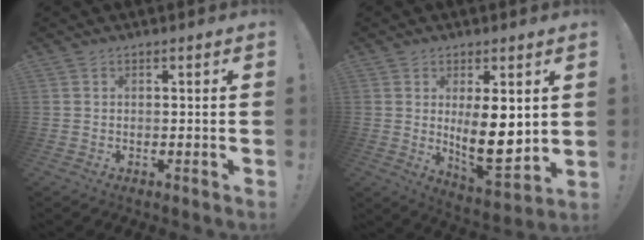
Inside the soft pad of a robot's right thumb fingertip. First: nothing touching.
{"total": 13.0, "force": [1.5, 5.1, 11.9], "torque": [-0.190, -0.027, 0.026]}